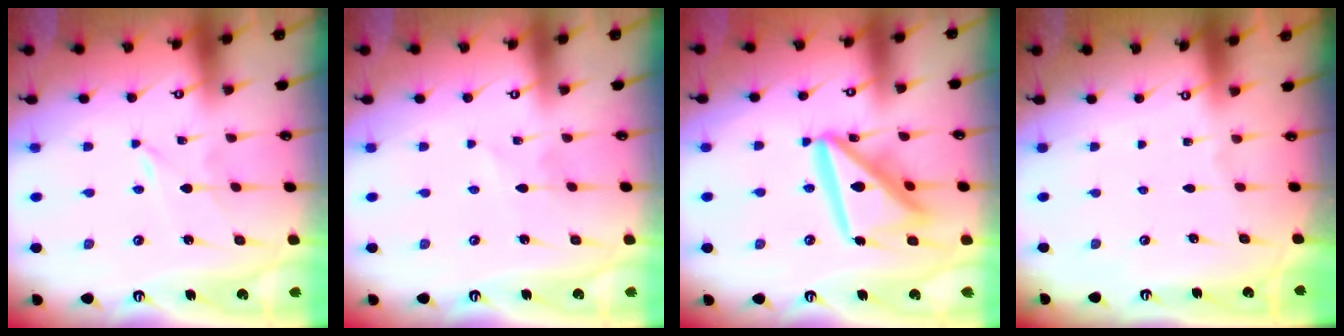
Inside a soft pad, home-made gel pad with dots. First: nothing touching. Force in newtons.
{"total": 2.4, "press": 2.4, "slide": 0.3}
{"total": 18.4, "press": 18.3, "slide": 2.0}
{"total": 0.0}